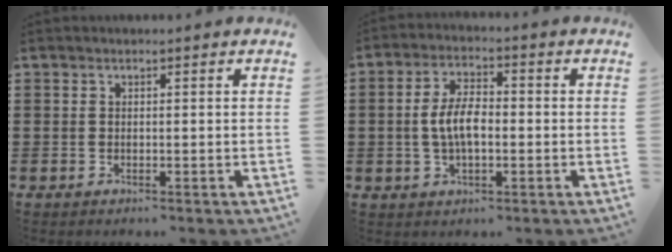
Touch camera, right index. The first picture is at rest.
{"total": 6.4, "force": [-0.6, 3.0, 5.6], "torque": [-0.122, 0.001, -0.018]}